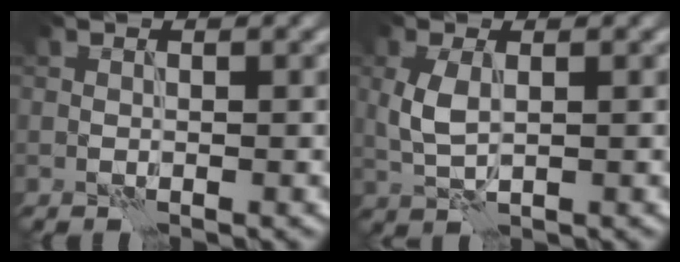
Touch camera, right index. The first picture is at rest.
{"total": 2.9, "force": [0.3, 1.5, 2.5], "torque": [-0.063, 0.002, 0.009]}